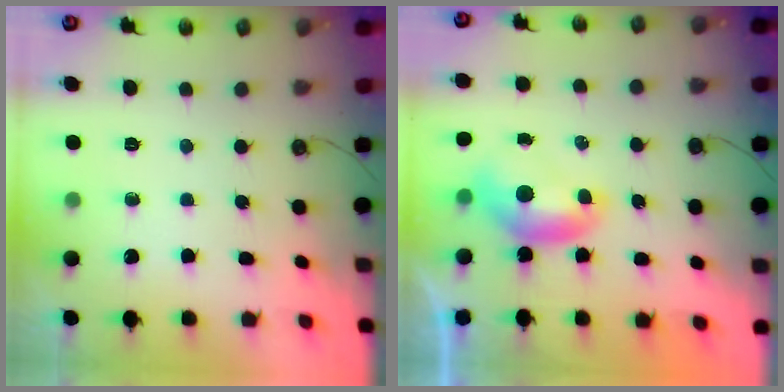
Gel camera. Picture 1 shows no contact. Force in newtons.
{"total": 0.0}